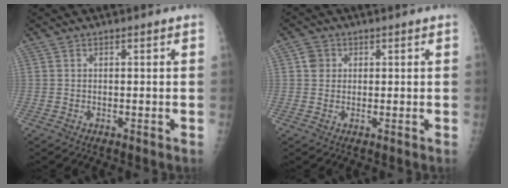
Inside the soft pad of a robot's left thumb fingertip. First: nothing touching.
{"total": 2.8, "force": [0.7, 2.6, 0.8], "torque": [-0.001, 0.000, 0.008]}